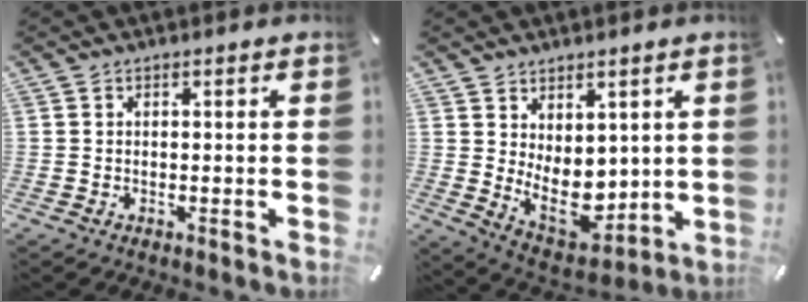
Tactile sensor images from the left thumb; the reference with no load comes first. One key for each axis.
{"total": 9.8, "fx": 1.0, "fy": 7.6, "fz": 6.1, "tx": -0.084, "ty": -0.038, "tz": 0.026}